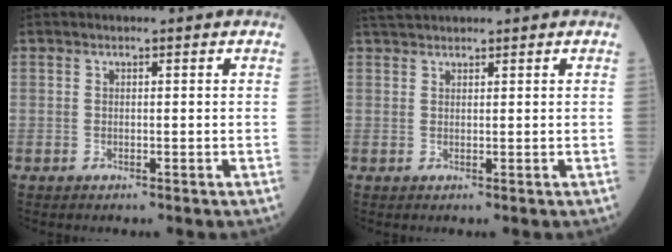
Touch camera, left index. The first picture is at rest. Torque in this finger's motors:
{"motor_torque": [-0.01, -0.17, 0.09, 0.05]}